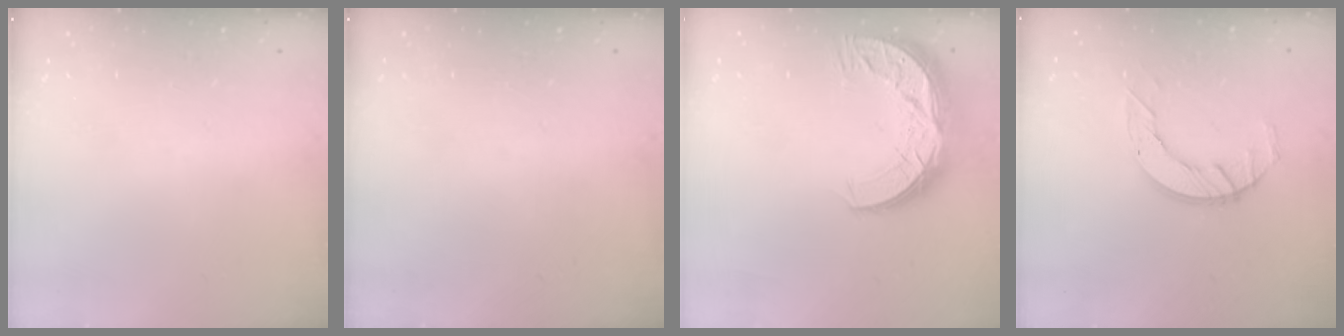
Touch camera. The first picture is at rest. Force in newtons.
{"total": 0.0}
{"total": 13.5, "press": 13.5, "slide": 0.8}
{"total": 5.8, "press": 5.8, "slide": 0.4}